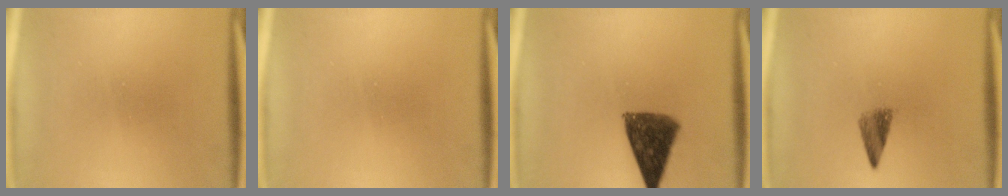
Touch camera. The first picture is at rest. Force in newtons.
{"total": 0.0}
{"total": 10.3}
{"total": 2.7}